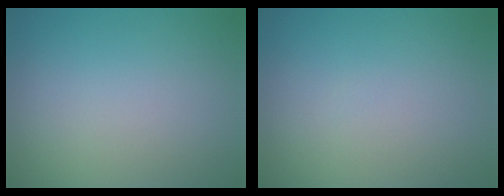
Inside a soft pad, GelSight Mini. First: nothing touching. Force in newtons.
{"total": 0.0}